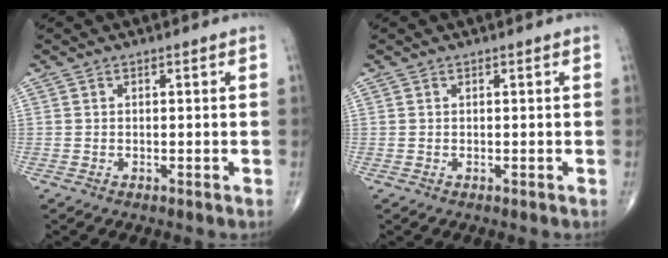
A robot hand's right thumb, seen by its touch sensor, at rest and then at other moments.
{"total": 0.0}